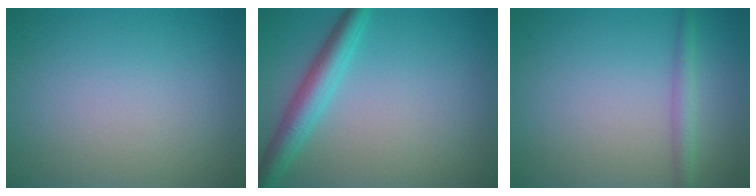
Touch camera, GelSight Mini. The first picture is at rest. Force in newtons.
{"total": 3.8, "press": 3.8, "slide": 0.1}
{"total": 1.8, "press": 1.8, "slide": 0.1}